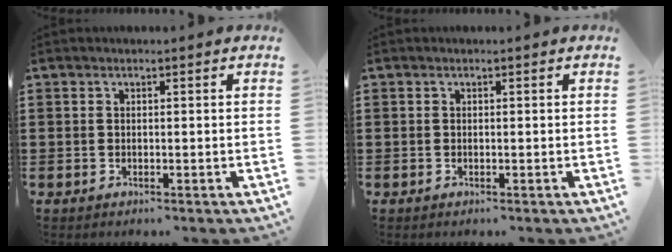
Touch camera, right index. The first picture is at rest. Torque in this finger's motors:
{"motor_torque": [0.96, 1.18, 0.00, -0.01]}